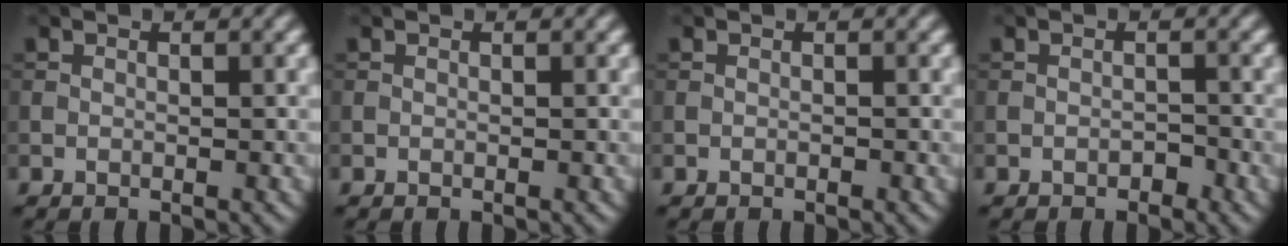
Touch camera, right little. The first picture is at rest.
{"total": 0.0}
{"total": 0.0}
{"total": 0.9, "force": [-0.6, 0.5, 0.4], "torque": [-0.004, 0.000, -0.010]}